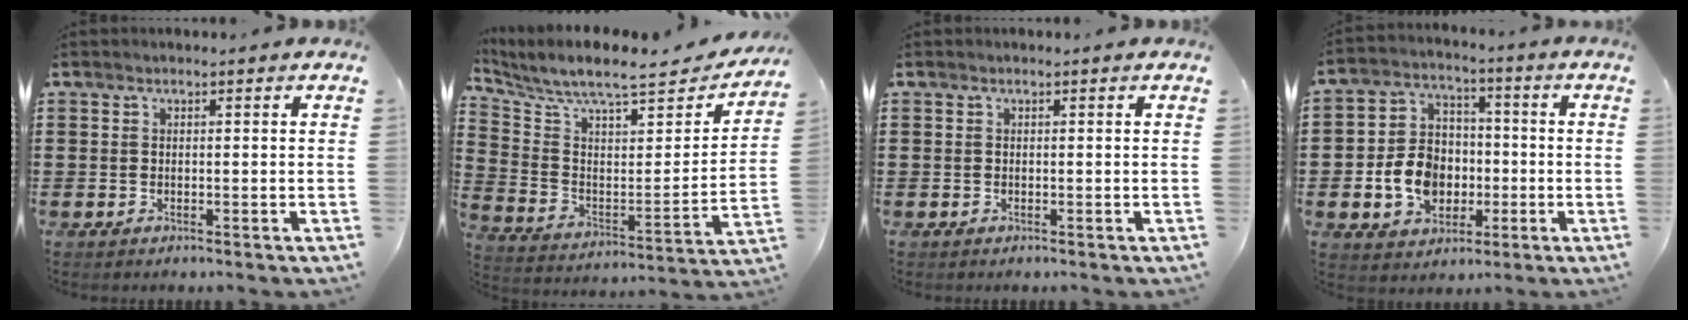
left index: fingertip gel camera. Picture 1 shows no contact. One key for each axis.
{"total": 7.8, "fx": 6.7, "fy": 1.0, "fz": 3.9, "tx": -0.108, "ty": -0.052, "tz": 0.110}
{"total": 0.0}
{"total": 8.9, "fx": -1.9, "fy": 7.2, "fz": 4.7, "tx": -0.123, "ty": 0.020, "tz": -0.036}